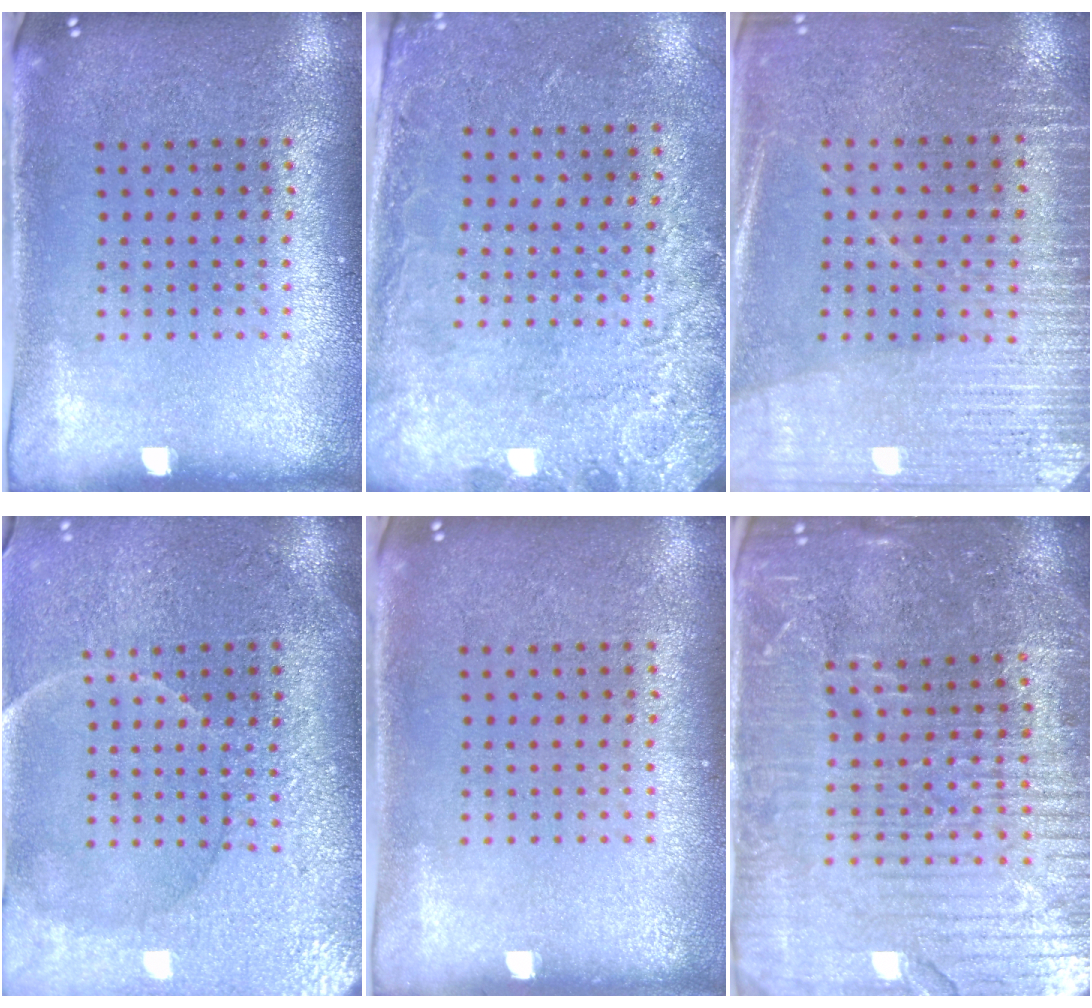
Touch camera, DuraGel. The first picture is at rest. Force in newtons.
{"total": 2.8, "press": 2.0, "slide": 1.9}
{"total": 3.0, "press": 2.9, "slide": 0.7}
{"total": 3.8, "press": 3.5, "slide": 1.5}
{"total": 0.0}
{"total": 5.8, "press": 5.2, "slide": 2.6}